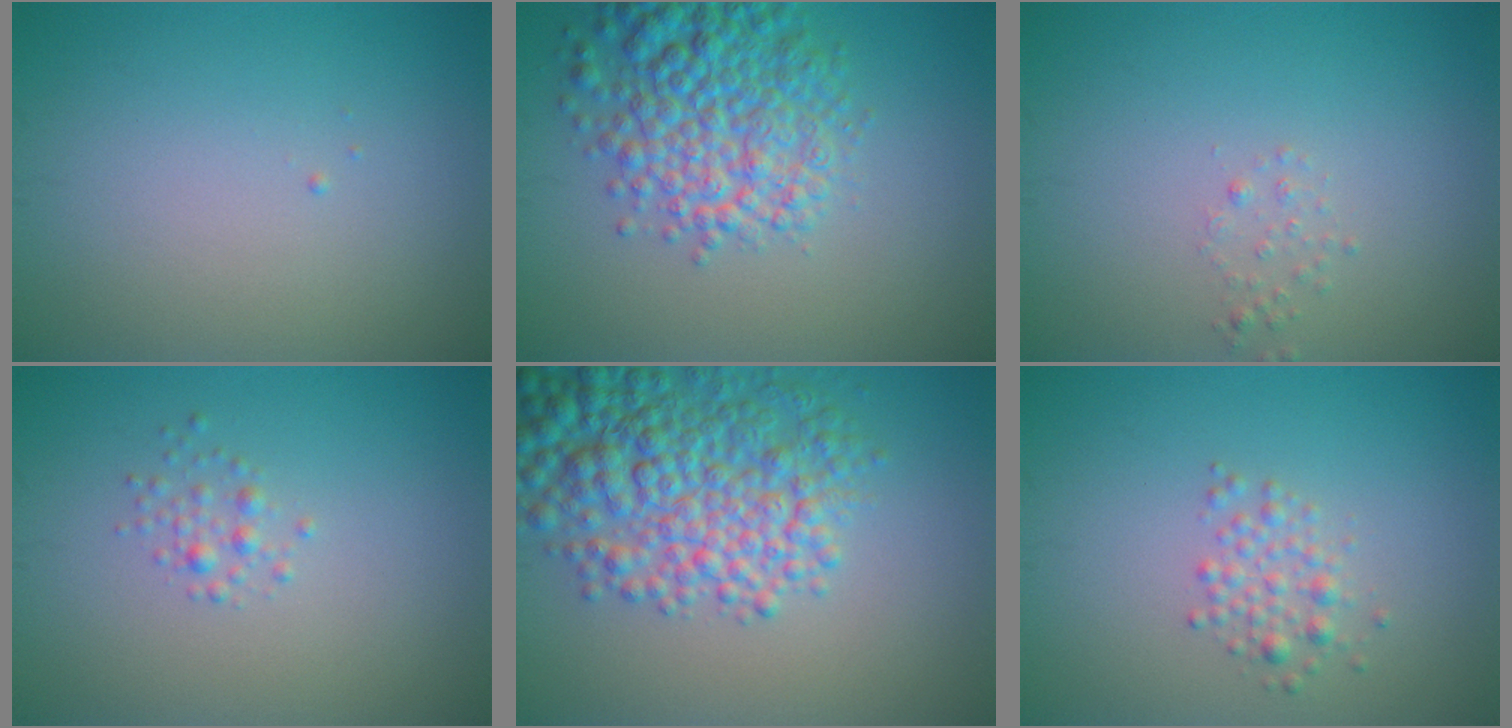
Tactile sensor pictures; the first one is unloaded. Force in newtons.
{"total": 6.9, "press": 6.9, "slide": 0.4}
{"total": 0.8, "press": 0.8, "slide": 0.1}
{"total": 1.2, "press": 1.2, "slide": 0.0}
{"total": 8.0, "press": 8.0, "slide": 0.2}
{"total": 1.9, "press": 1.9, "slide": 0.1}